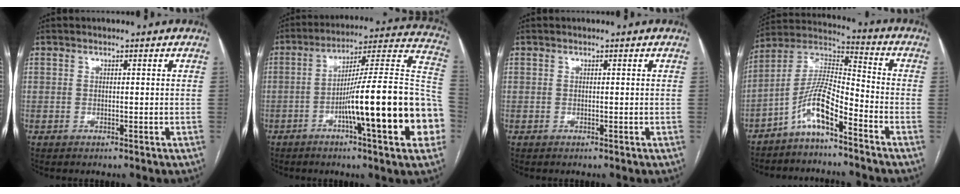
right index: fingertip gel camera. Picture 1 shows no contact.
{"total": 23.5, "force": [-6.3, 2.0, 22.6], "torque": [-0.245, 0.023, -0.091]}
{"total": 0.0}
{"total": 9.6, "force": [-6.0, 1.8, 7.3], "torque": [-0.159, 0.021, -0.120]}